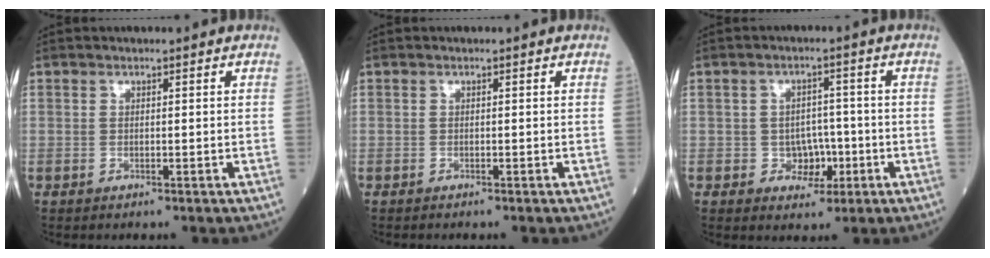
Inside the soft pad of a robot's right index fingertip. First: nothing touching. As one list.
[{"total": 0.5, "force": [-0.5, 0.1, 0.2], "torque": [-0.001, -0.001, -0.009]}, {"total": 4.4, "force": [-1.3, 3.6, 2.3], "torque": [-0.024, 0.009, -0.016]}]